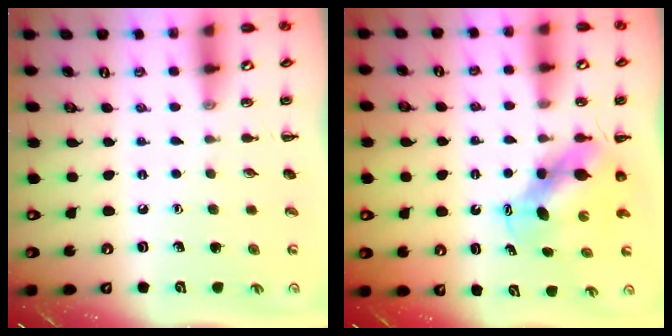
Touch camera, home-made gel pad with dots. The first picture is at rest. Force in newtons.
{"total": 6.4, "press": 6.3, "slide": 1.1}